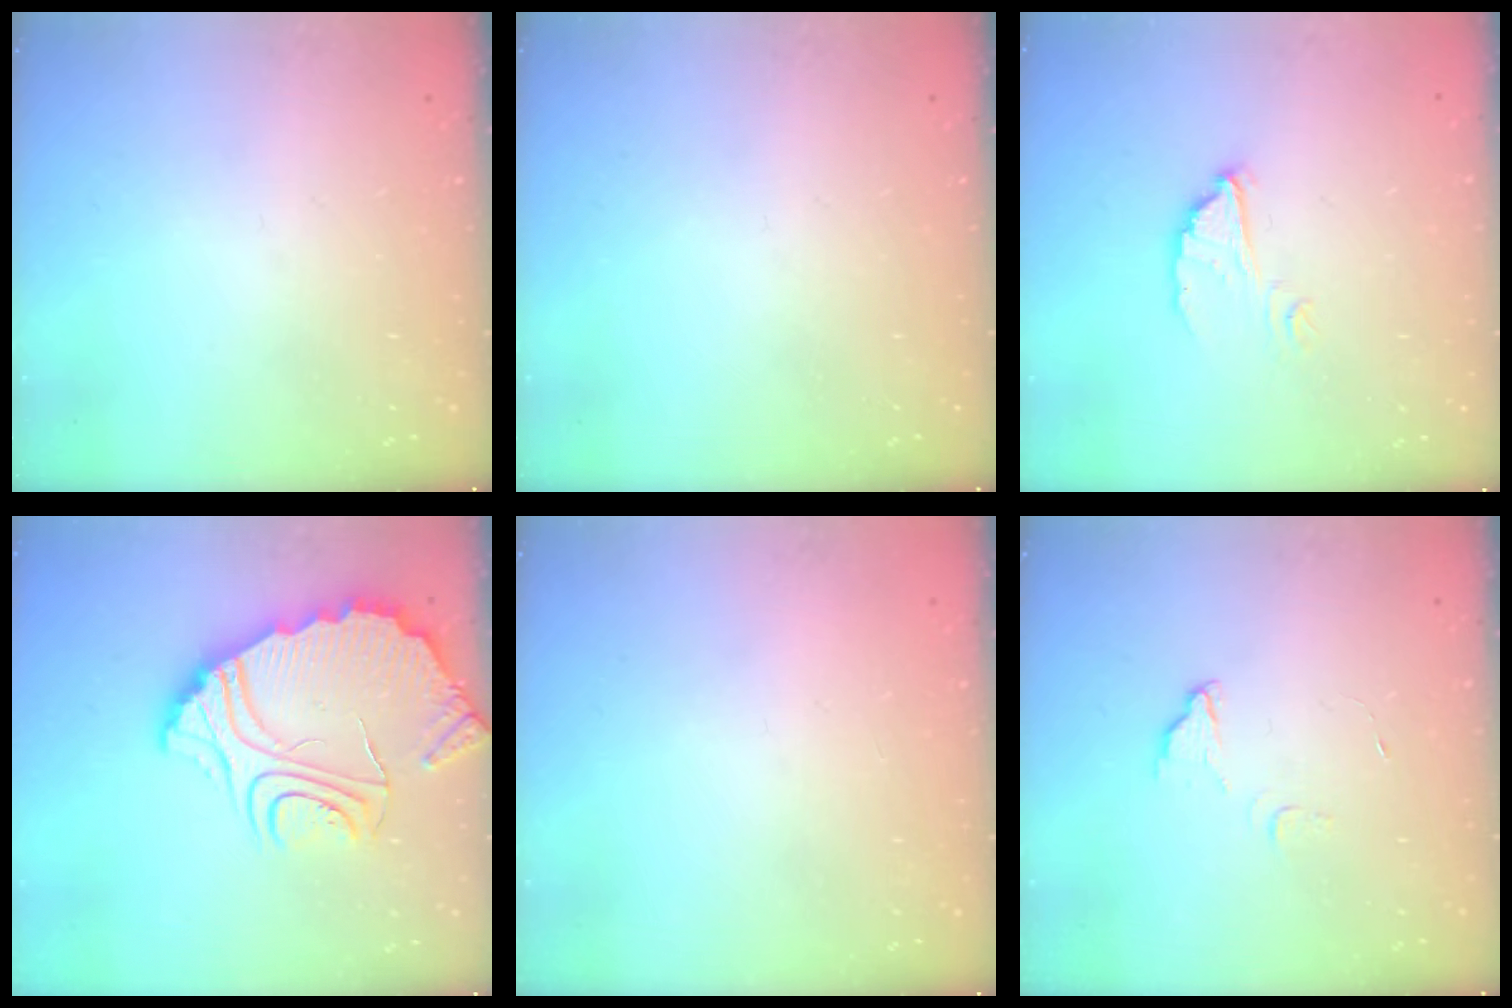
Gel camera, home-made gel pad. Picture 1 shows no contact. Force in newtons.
{"total": 0.0}
{"total": 4.6, "press": 4.6, "slide": 0.3}
{"total": 12.4, "press": 12.4, "slide": 1.2}
{"total": 2.2, "press": 2.2, "slide": 0.1}
{"total": 3.3, "press": 3.3, "slide": 0.2}